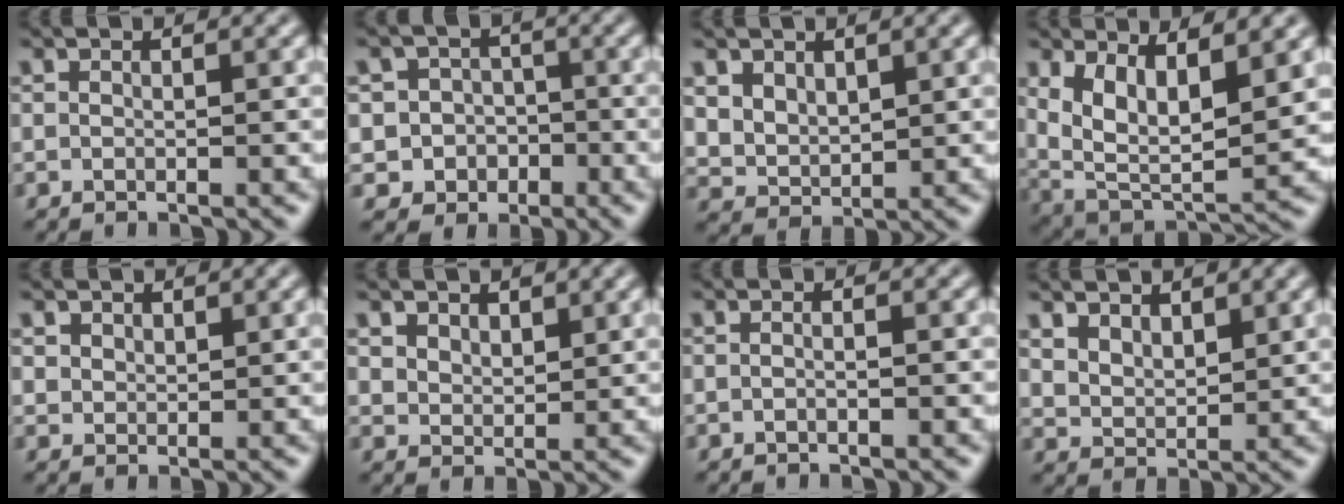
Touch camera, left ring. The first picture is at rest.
{"total": 4.3, "force": [-1.5, 4.0, 0.6], "torque": [0.011, 0.003, -0.042]}
{"total": 3.1, "force": [1.3, 2.2, 1.7], "torque": [-0.042, -0.010, 0.032]}
{"total": 8.1, "force": [2.8, 3.8, 6.7], "torque": [-0.140, -0.018, 0.054]}
{"total": 1.6, "force": [1.2, 1.0, 0.3], "torque": [-0.011, -0.007, 0.028]}
{"total": 2.3, "force": [1.6, 1.3, 0.7], "torque": [-0.024, -0.007, 0.035]}
{"total": 0.6, "force": [-0.2, 0.1, 0.5], "torque": [-0.013, -0.003, -0.007]}
{"total": 3.7, "force": [2.6, 2.0, 1.7], "torque": [-0.040, -0.001, 0.052]}